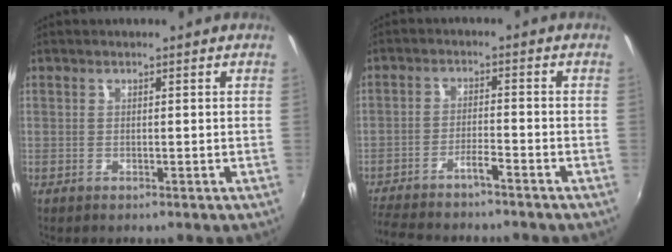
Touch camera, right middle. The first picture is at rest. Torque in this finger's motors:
{"motor_torque": [1.08, -1.06, 0.15, 0.06]}